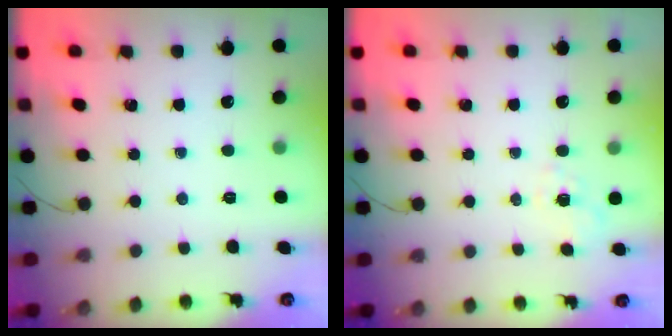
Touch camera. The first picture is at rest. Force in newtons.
{"total": 6.1, "press": 5.9, "slide": 1.3}